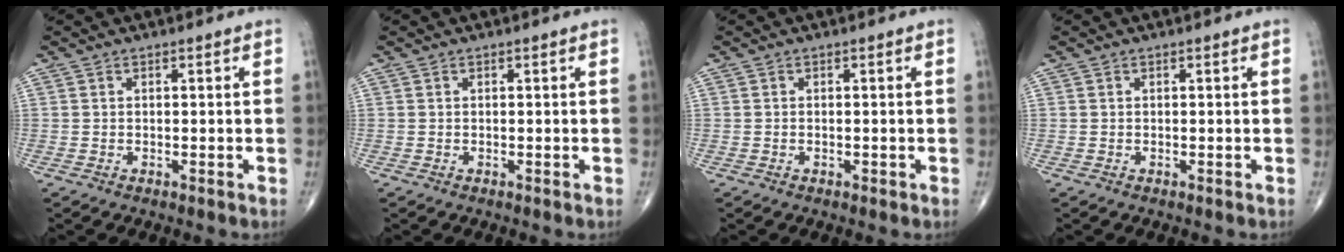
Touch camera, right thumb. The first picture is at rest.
{"total": 0.0}
{"total": 0.5, "force": [-0.3, 0.3, 0.4], "torque": [-0.005, 0.001, -0.004]}
{"total": 0.0}